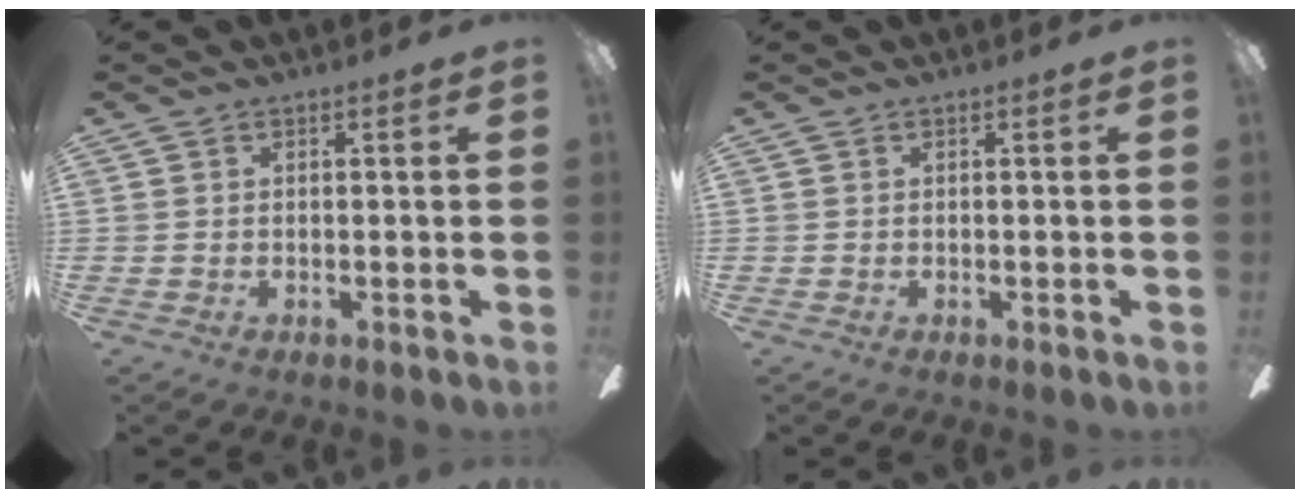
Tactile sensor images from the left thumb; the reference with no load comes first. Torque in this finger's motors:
{"motor_torque": [-0.06, 0.06, -0.11, 0.11, 0.00]}